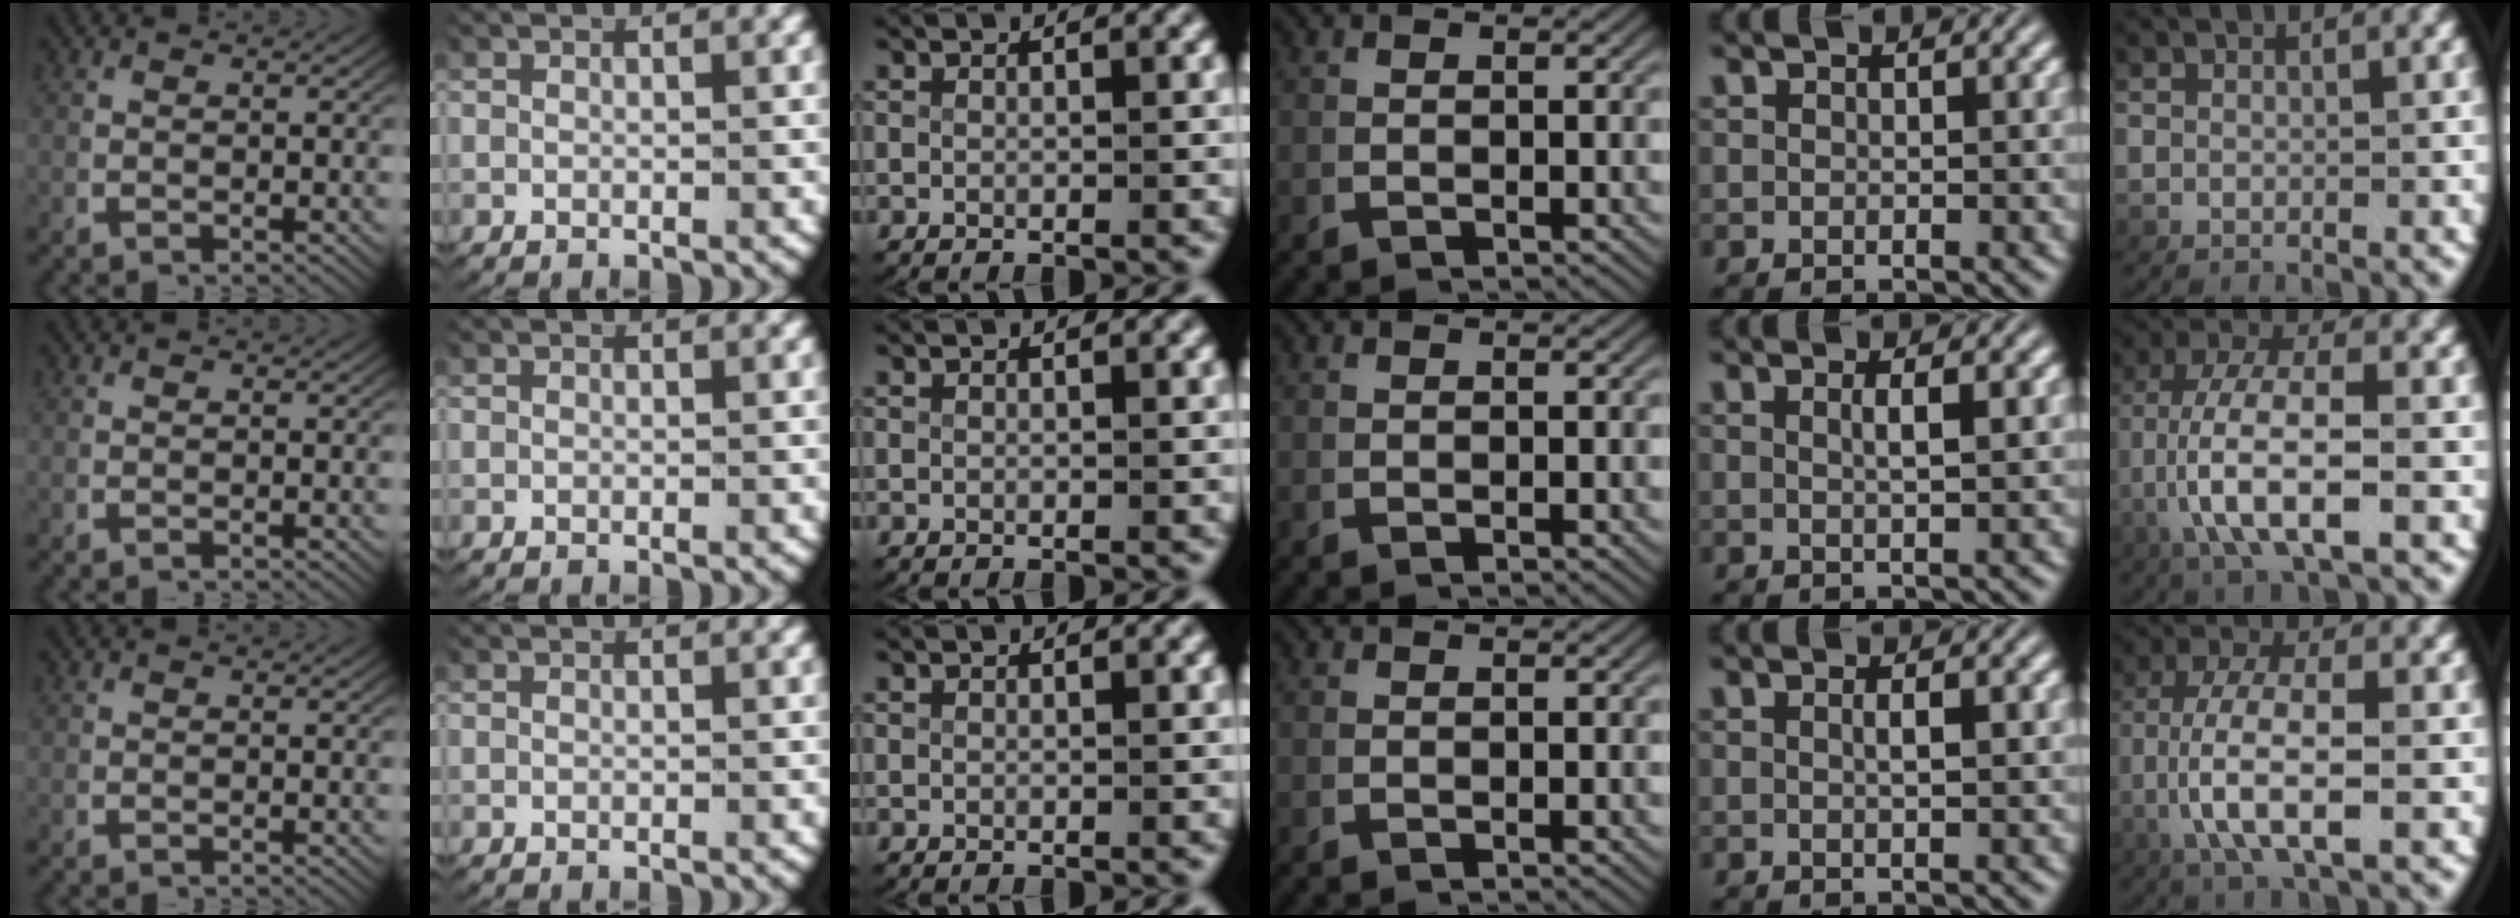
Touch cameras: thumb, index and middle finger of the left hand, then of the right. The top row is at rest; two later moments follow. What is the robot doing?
{"motion": "lift_and_place", "object": "ribbon"}